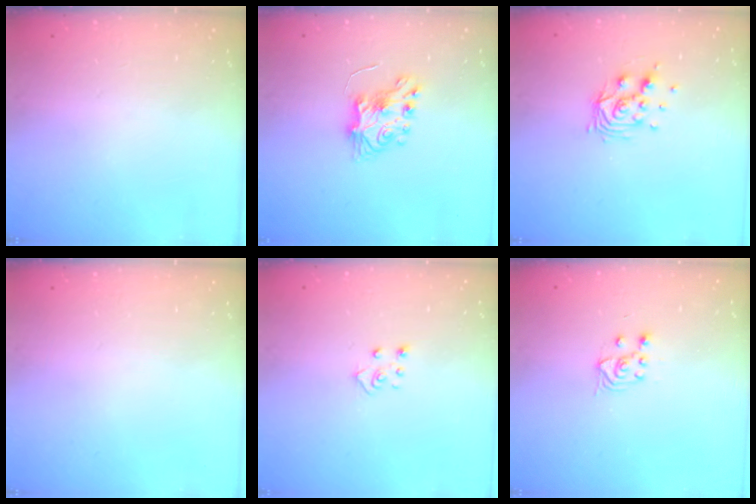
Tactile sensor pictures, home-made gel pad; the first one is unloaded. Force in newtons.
{"total": 6.9, "press": 6.9, "slide": 0.4}
{"total": 9.5, "press": 9.4, "slide": 0.8}
{"total": 0.0}
{"total": 4.5, "press": 4.5, "slide": 0.4}
{"total": 3.8, "press": 3.6, "slide": 1.4}